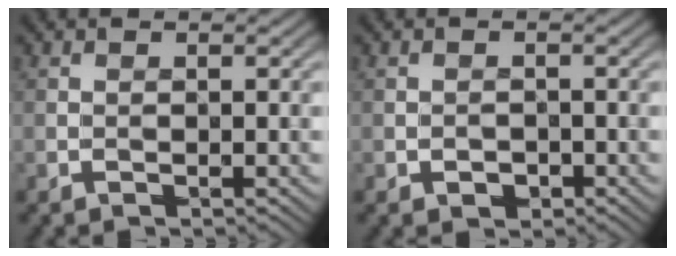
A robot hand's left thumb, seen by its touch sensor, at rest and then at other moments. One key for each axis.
{"total": 0.9, "fx": -0.5, "fy": 0.7, "fz": 0.1, "tx": -0.001, "ty": -0.004, "tz": -0.005}